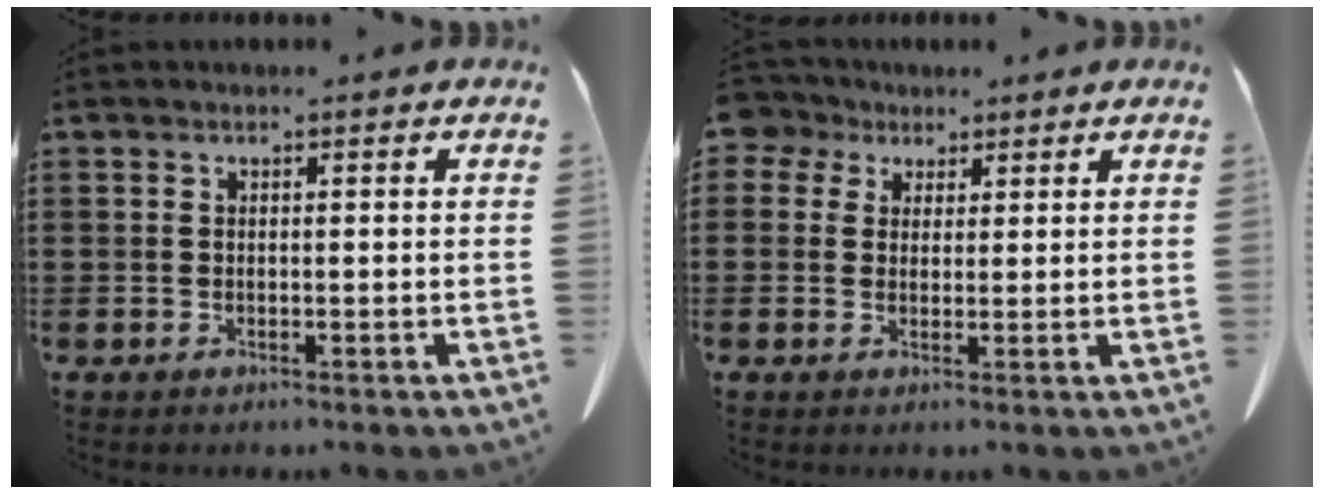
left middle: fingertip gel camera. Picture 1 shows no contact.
{"total": 3.7, "force": [2.3, 2.8, 0.7], "torque": [-0.023, 0.008, 0.041]}